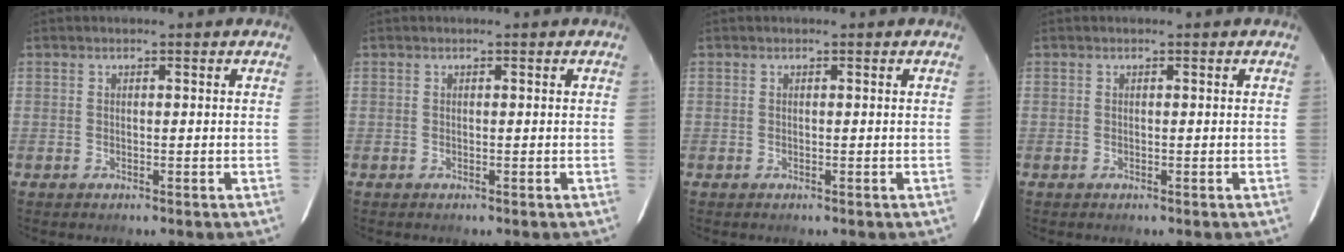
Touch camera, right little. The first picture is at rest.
{"total": 0.0}
{"total": 0.0}
{"total": 0.0}